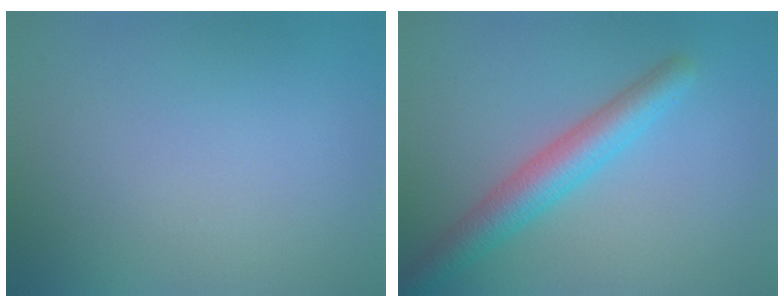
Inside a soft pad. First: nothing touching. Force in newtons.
{"total": 4.4, "press": 4.4, "slide": 0.1}